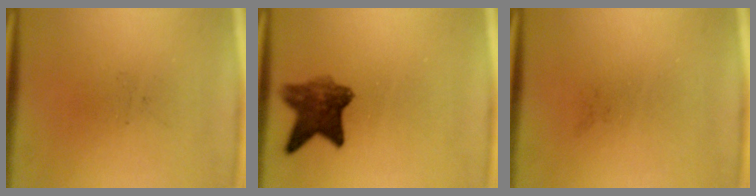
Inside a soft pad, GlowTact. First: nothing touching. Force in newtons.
{"total": 7.1}
{"total": 0.0}